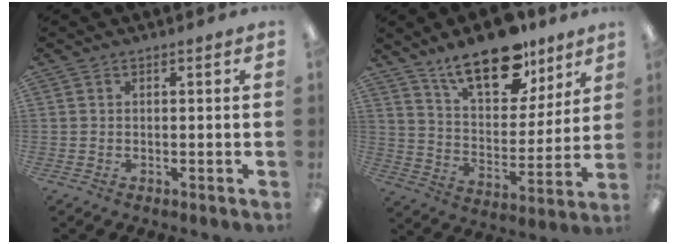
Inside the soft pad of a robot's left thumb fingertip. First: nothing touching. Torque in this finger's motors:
{"motor_torque": [0.23, 0.24, 1.52, -1.26, 0.08]}